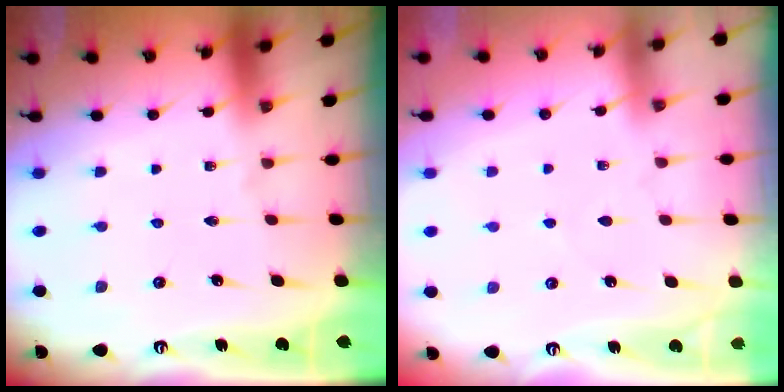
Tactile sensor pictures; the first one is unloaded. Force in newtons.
{"total": 2.7, "press": 2.7, "slide": 0.4}